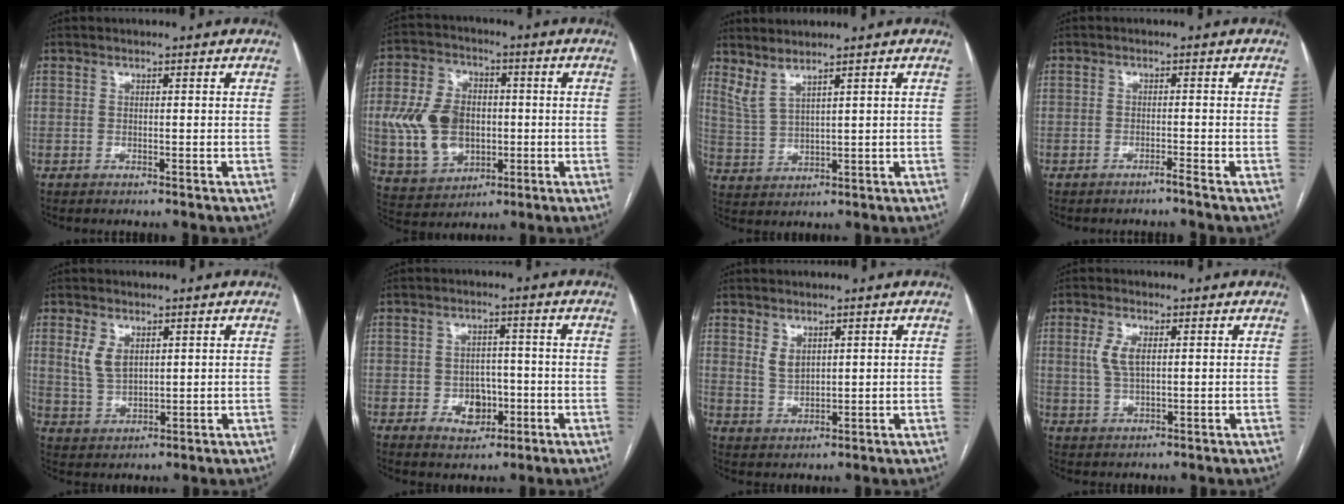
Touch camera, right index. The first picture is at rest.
{"total": 13.0, "force": [-0.5, 9.3, 9.1], "torque": [-0.203, 0.022, 0.004]}
{"total": 4.2, "force": [3.4, 0.4, 2.3], "torque": [-0.064, -0.007, 0.085]}
{"total": 1.1, "force": [-0.9, -0.3, 0.4], "torque": [-0.006, 0.000, -0.017]}
{"total": 4.9, "force": [2.1, 2.9, 3.4], "torque": [-0.077, 0.004, 0.051]}
{"total": 5.2, "force": [-1.5, 3.9, 3.1], "torque": [-0.045, 0.010, -0.016]}
{"total": 3.1, "force": [1.8, 1.8, 1.9], "torque": [-0.041, -0.002, 0.045]}
{"total": 4.4, "force": [1.2, 1.8, 3.8], "torque": [-0.086, 0.004, 0.028]}